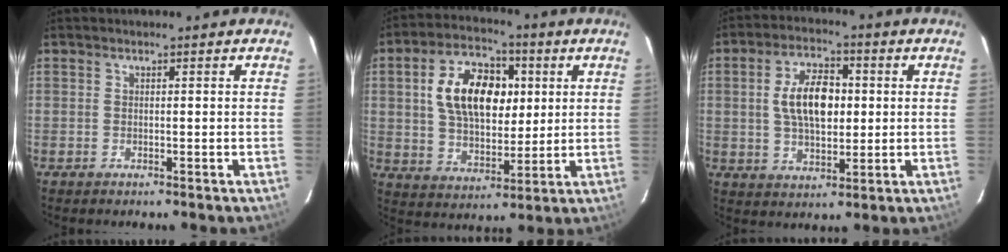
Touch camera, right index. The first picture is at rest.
{"total": 14.7, "force": [3.4, 9.0, 11.1], "torque": [-0.206, 0.025, 0.063]}
{"total": 10.1, "force": [1.2, 5.4, 8.4], "torque": [-0.155, 0.012, 0.025]}